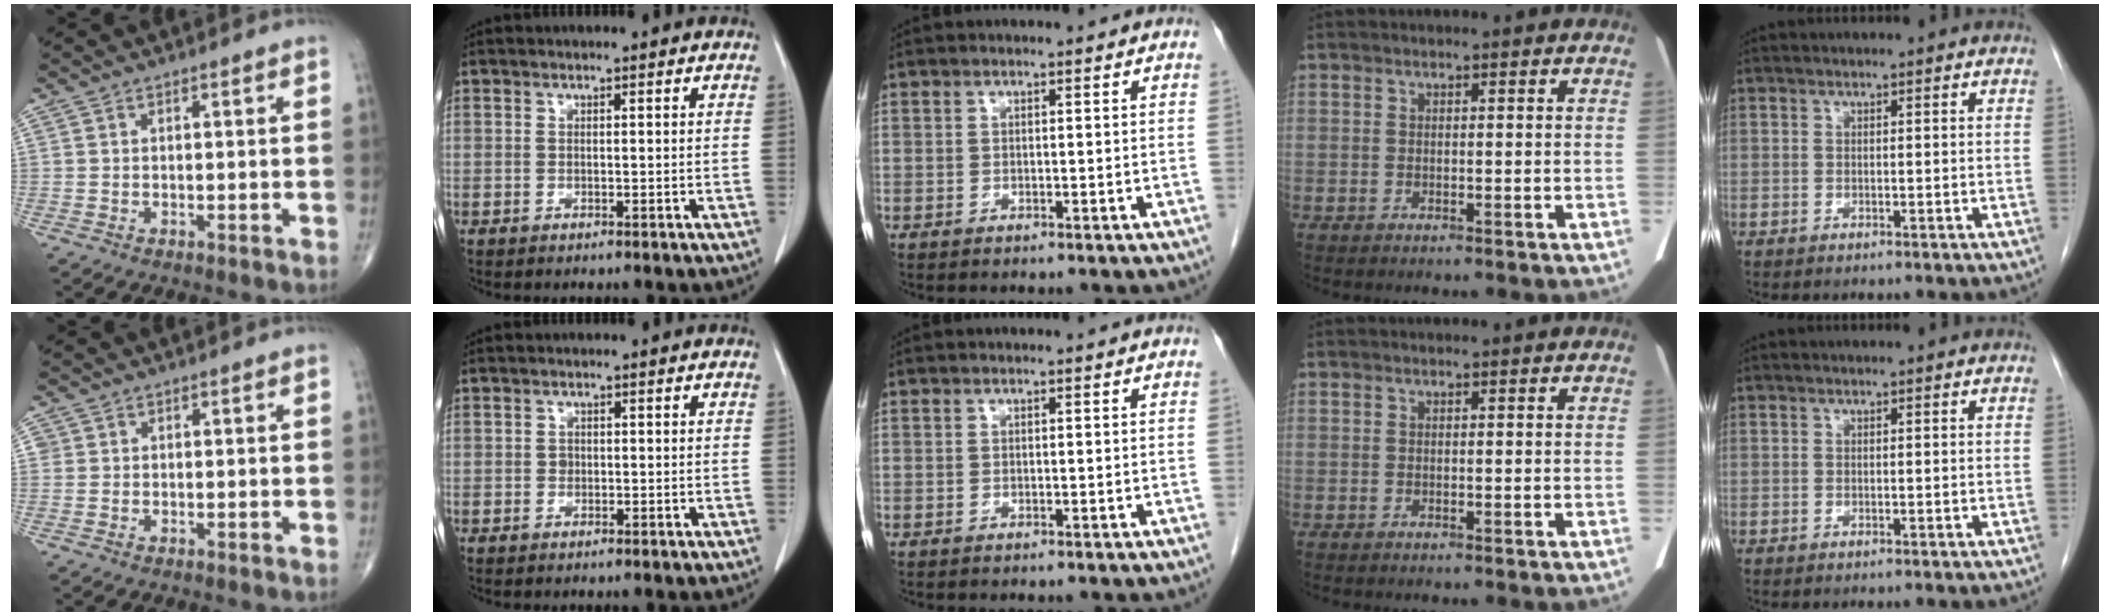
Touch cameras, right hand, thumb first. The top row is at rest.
{"thumb": {"total": 0.7, "force": [0.1, 0.7, 0.1], "torque": [0.005, 0.003, 0.002]}, "index": {"total": 0.6, "force": [0.0, 0.6, 0.2], "torque": [0.004, 0.005, 0.001]}}